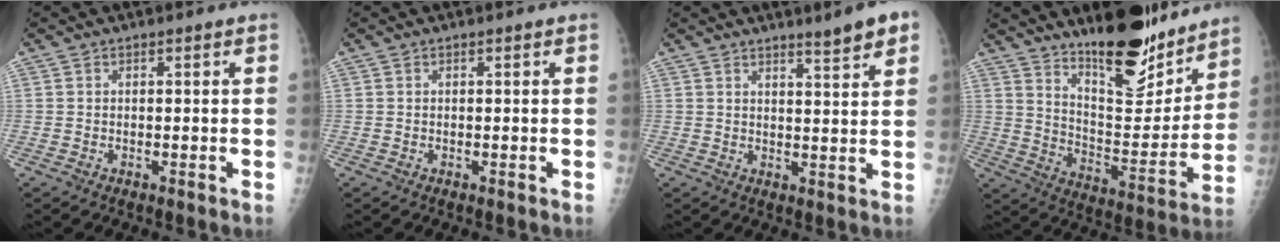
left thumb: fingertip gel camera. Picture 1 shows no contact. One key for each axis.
{"total": 0.0}
{"total": 5.7, "fx": 4.1, "fy": 0.5, "fz": 4.0, "tx": -0.050, "ty": -0.026, "tz": 0.056}
{"total": 18.8, "fx": 14.8, "fy": 6.1, "fz": 9.8, "tx": -0.102, "ty": -0.116, "tz": 0.238}